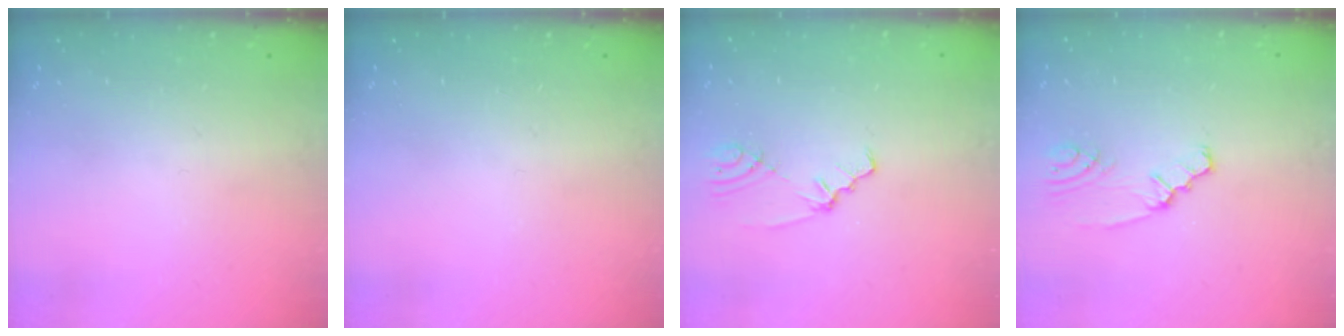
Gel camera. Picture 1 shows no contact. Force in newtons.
{"total": 0.0}
{"total": 2.1, "press": 2.1, "slide": 0.3}
{"total": 2.0, "press": 2.0, "slide": 0.3}